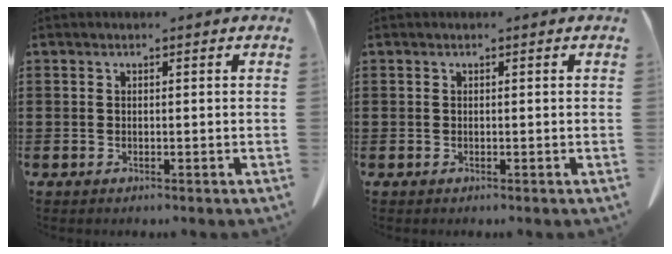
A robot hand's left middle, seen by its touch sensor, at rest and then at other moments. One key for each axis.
{"total": 0.0}